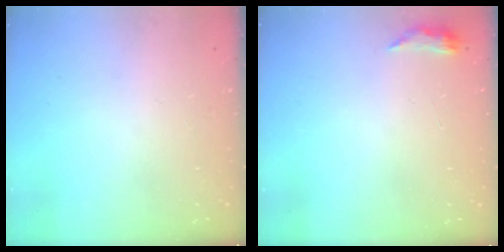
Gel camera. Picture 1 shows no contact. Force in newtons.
{"total": 4.6, "press": 4.5, "slide": 0.8}